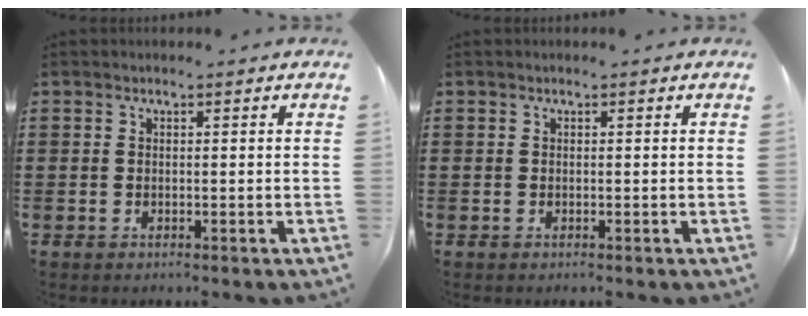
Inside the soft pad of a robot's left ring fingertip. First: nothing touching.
{"total": 0.0}